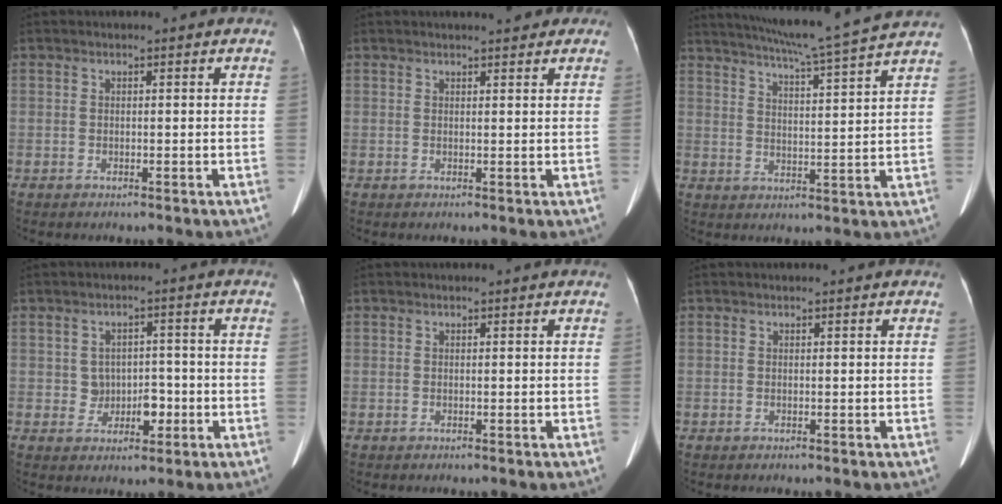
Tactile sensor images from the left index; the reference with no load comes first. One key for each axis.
{"total": 4.0, "fx": 3.3, "fy": 1.1, "fz": 1.9, "tx": -0.020, "ty": 0.013, "tz": 0.036}
{"total": 15.4, "fx": 13.6, "fy": -1.8, "fz": 6.9, "tx": -0.123, "ty": -0.013, "tz": 0.185}
{"total": 4.1, "fx": -0.8, "fy": 3.4, "fz": 2.2, "tx": -0.030, "ty": 0.013, "tz": -0.005}
{"total": 0.0}
{"total": 0.0}